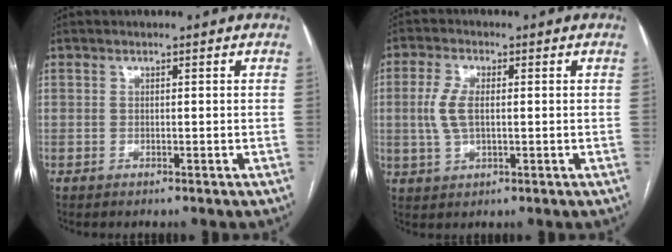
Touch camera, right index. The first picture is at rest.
{"total": 5.2, "force": [0.3, 2.2, 4.7], "torque": [-0.116, 0.005, 0.008]}